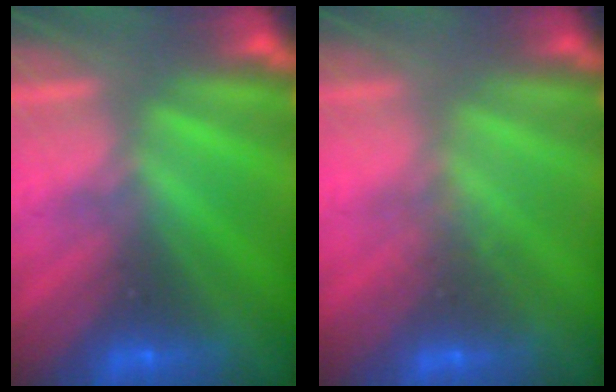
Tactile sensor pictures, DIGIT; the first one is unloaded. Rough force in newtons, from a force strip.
{"total": 2.2}